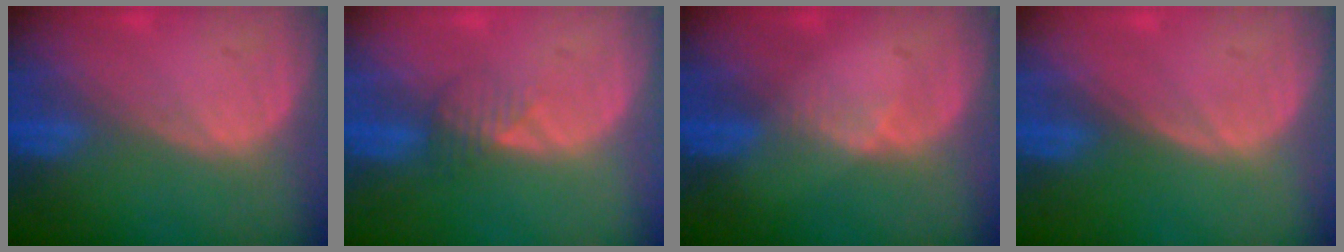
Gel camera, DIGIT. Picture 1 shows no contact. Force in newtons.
{"total": 2.1, "press": 2.1, "slide": 0.2}
{"total": 1.1, "press": 1.1, "slide": 0.2}
{"total": 0.0}